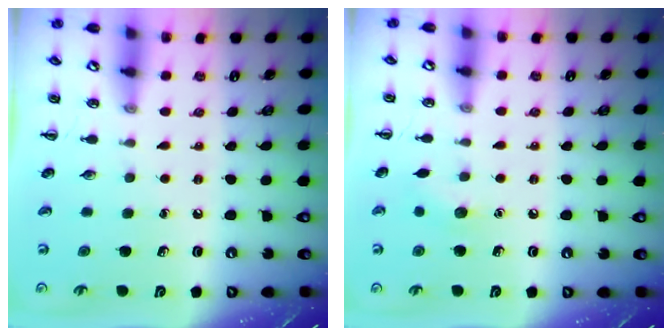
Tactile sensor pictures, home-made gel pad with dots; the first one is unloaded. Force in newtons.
{"total": 5.3, "press": 5.1, "slide": 1.6}